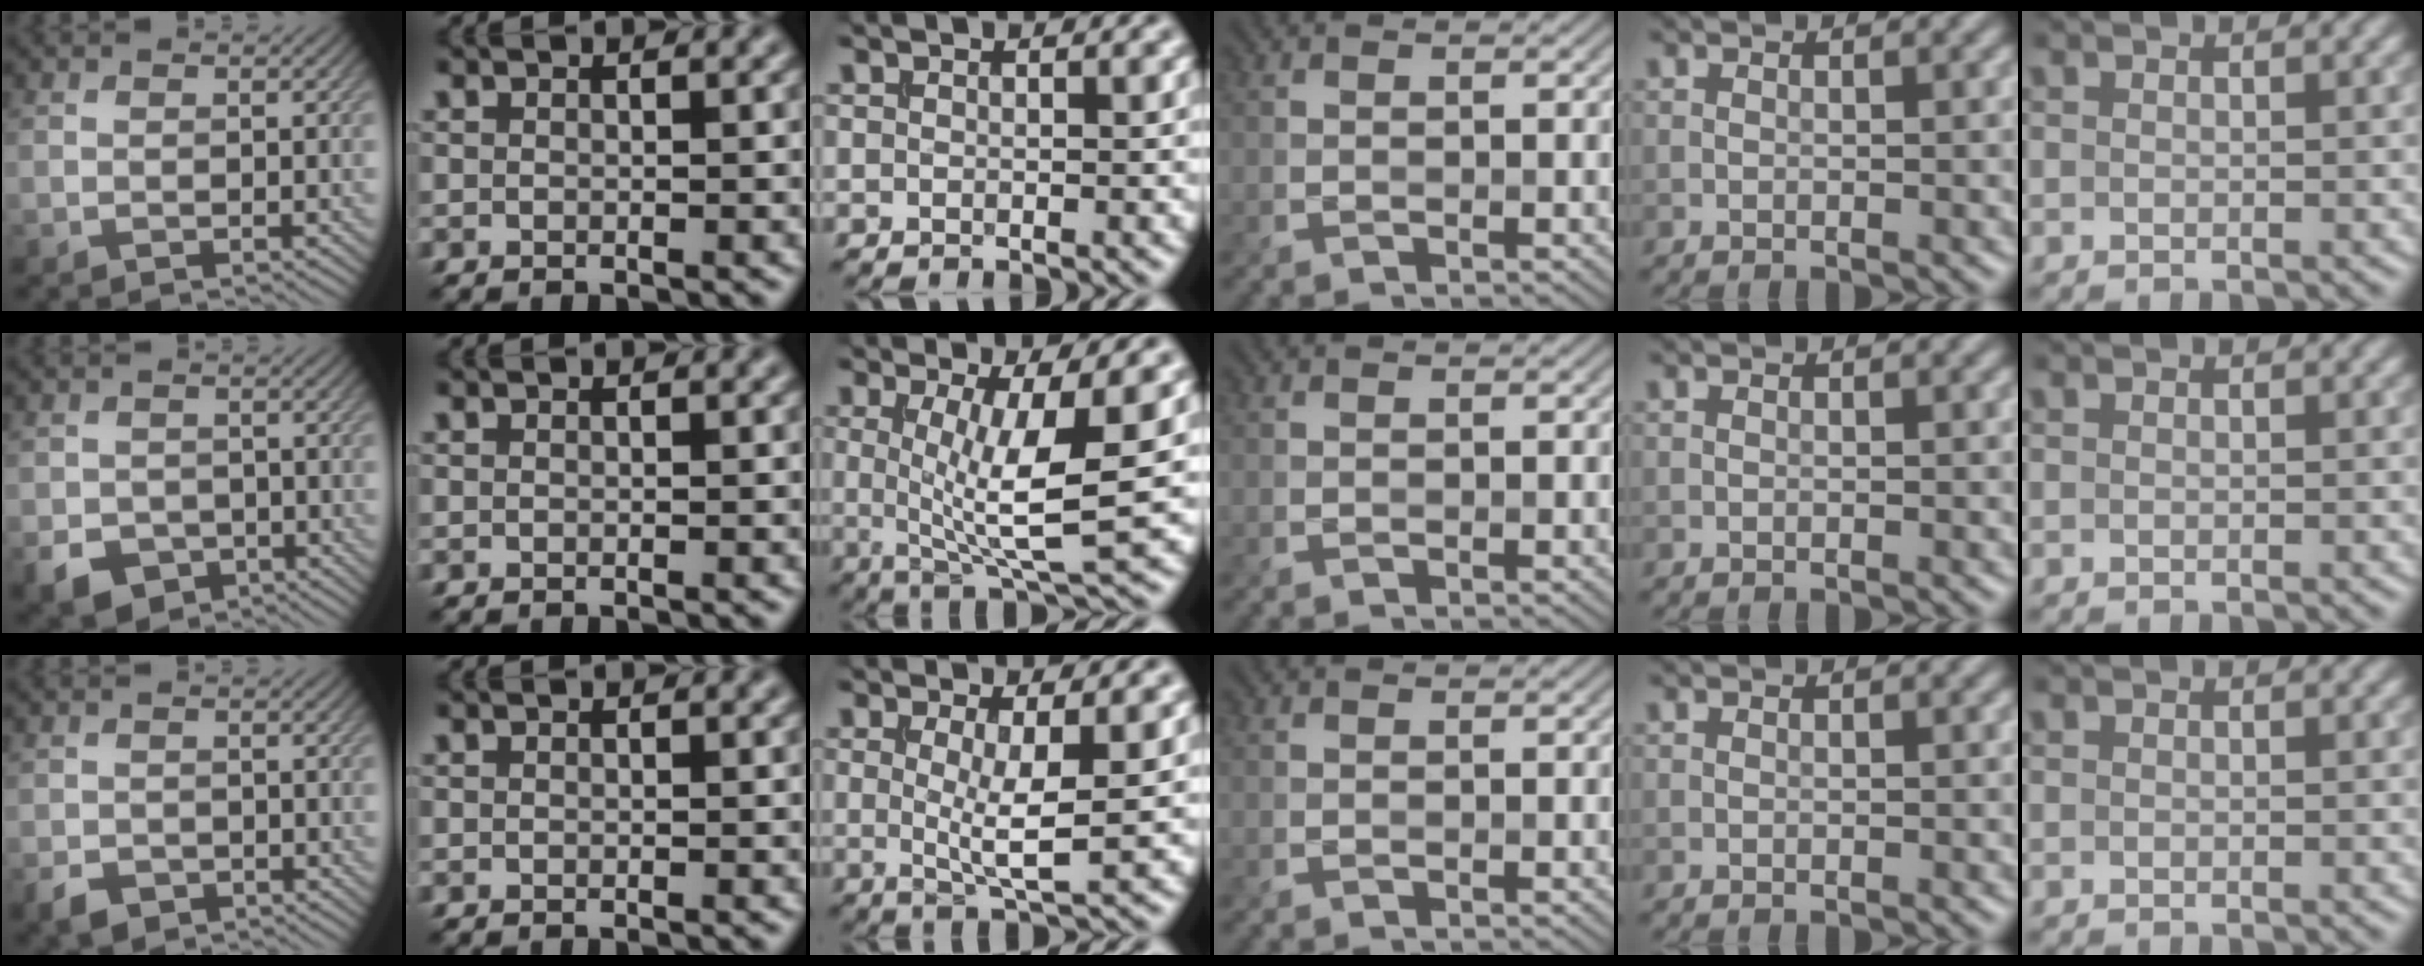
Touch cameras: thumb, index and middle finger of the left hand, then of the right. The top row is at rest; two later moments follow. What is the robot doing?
{"motion": "extract", "object": "file holder"}